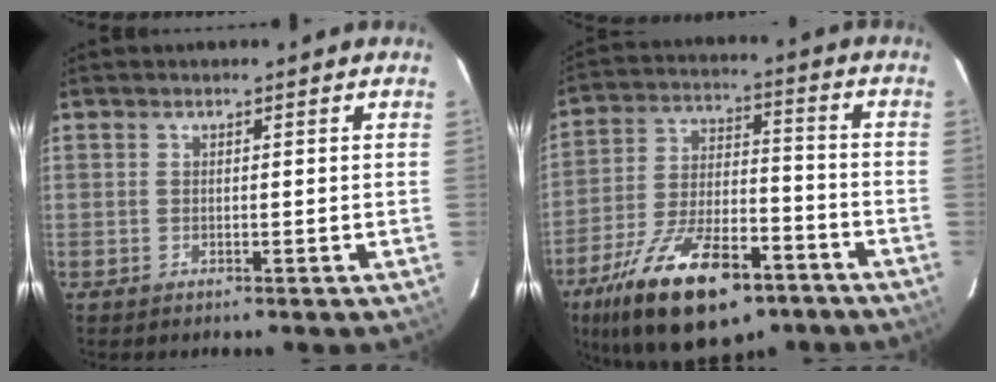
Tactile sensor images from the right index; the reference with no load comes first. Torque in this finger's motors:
{"motor_torque": [1.33, -0.81, 1.06, 0.18]}